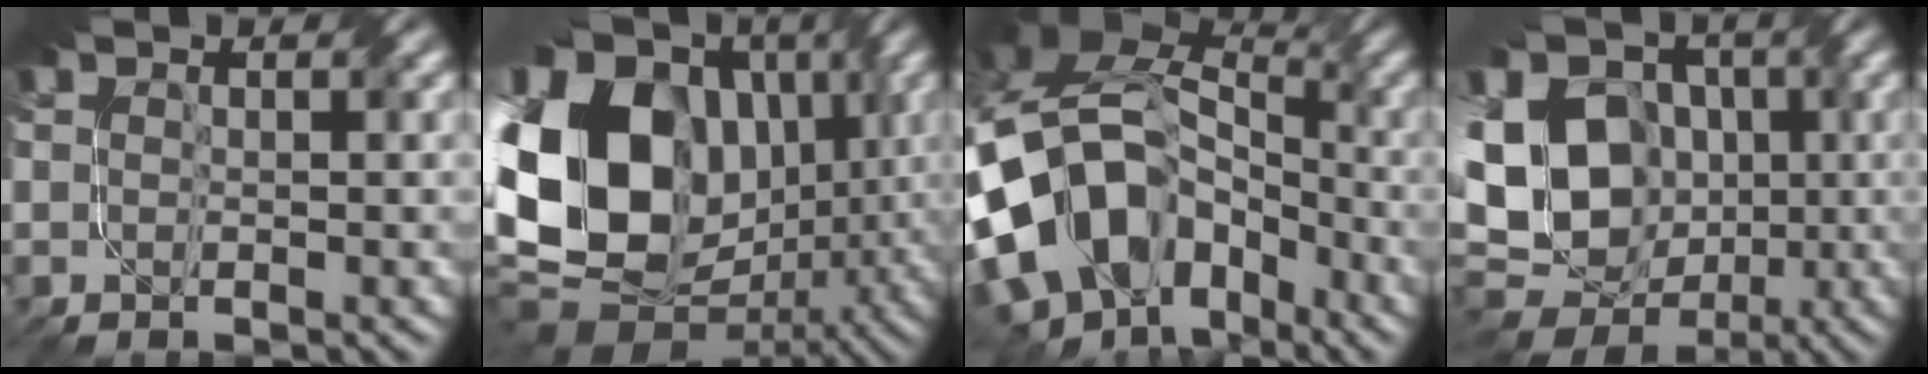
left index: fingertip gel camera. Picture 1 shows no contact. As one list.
[{"total": 19.6, "force": [1.1, 14.7, 12.9], "torque": [-0.270, 0.015, 0.019]}, {"total": 16.8, "force": [-3.9, 12.4, 10.7], "torque": [-0.222, 0.007, -0.080]}, {"total": 17.6, "force": [-0.9, 14.5, 10.0], "torque": [-0.195, 0.020, -0.034]}]